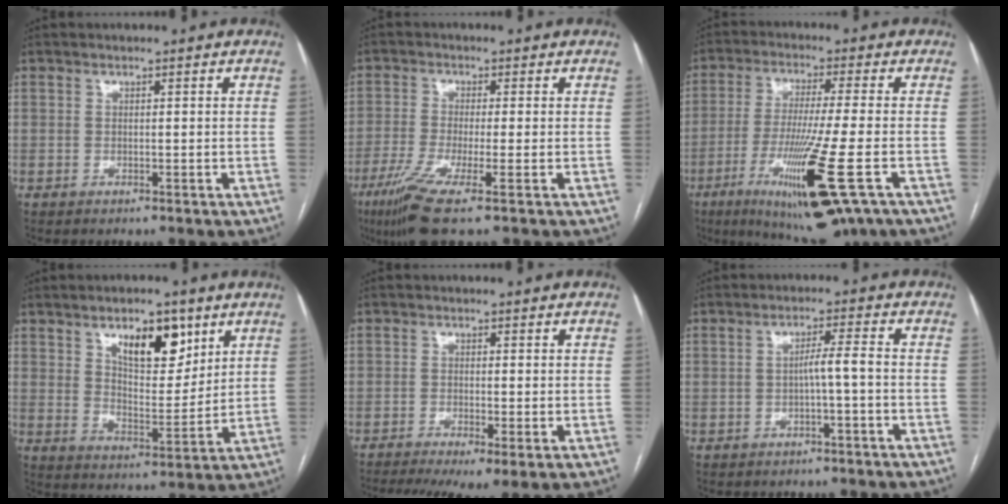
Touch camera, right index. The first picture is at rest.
{"total": 9.0, "force": [-4.7, 0.1, 7.6], "torque": [-0.146, -0.028, -0.087]}
{"total": 16.8, "force": [-7.3, 0.6, 15.1], "torque": [-0.275, -0.053, -0.121]}
{"total": 10.3, "force": [5.8, 4.3, 7.3], "torque": [-0.116, -0.001, 0.102]}
{"total": 8.4, "force": [-5.0, 2.3, 6.4], "torque": [-0.112, -0.012, -0.083]}
{"total": 2.9, "force": [-0.8, -0.3, 2.8], "torque": [-0.043, 0.006, -0.014]}